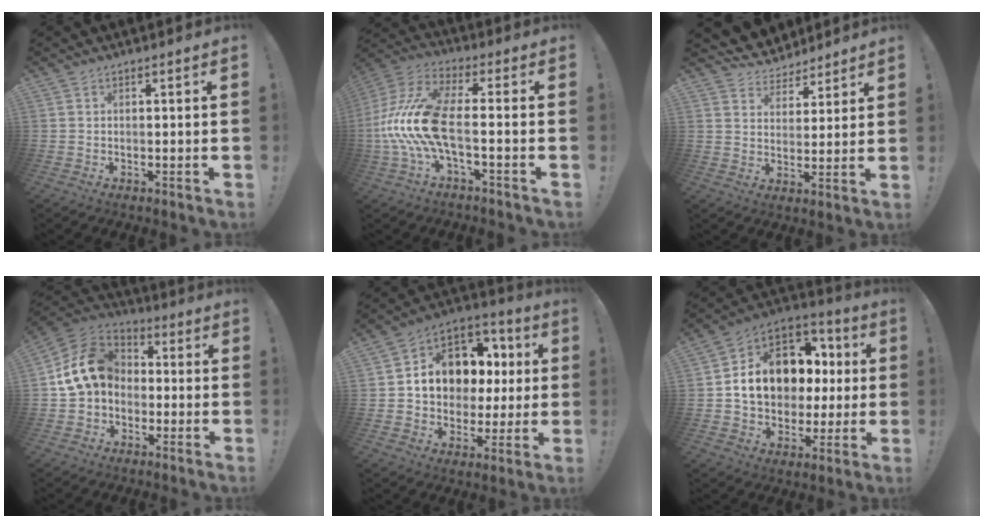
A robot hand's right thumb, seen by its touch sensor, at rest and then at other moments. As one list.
[{"total": 16.3, "force": [-2.4, 6.5, 14.7], "torque": [-0.298, 0.011, -0.035]}, {"total": 6.7, "force": [5.3, 4.0, 0.4], "torque": [-0.010, -0.044, 0.105]}, {"total": 15.3, "force": [1.7, 11.9, 9.5], "torque": [-0.158, 0.020, 0.040]}, {"total": 12.9, "force": [2.8, 10.8, 6.6], "torque": [-0.096, -0.016, 0.068]}, {"total": 16.0, "force": [2.6, 12.5, 9.7], "torque": [-0.146, -0.001, 0.067]}]